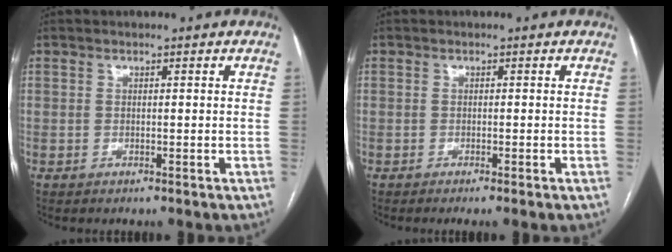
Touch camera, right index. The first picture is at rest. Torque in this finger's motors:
{"motor_torque": [0.03, -1.30, 0.39, 0.05]}